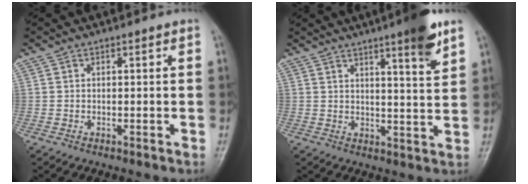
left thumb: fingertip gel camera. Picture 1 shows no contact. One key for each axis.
{"total": 8.6, "fx": 5.4, "fy": 0.8, "fz": 6.7, "tx": -0.088, "ty": -0.033, "tz": 0.074}